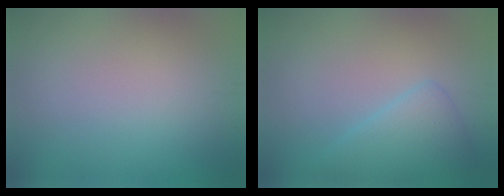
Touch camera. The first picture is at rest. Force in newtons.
{"total": 3.3, "press": 3.3, "slide": 0.2}